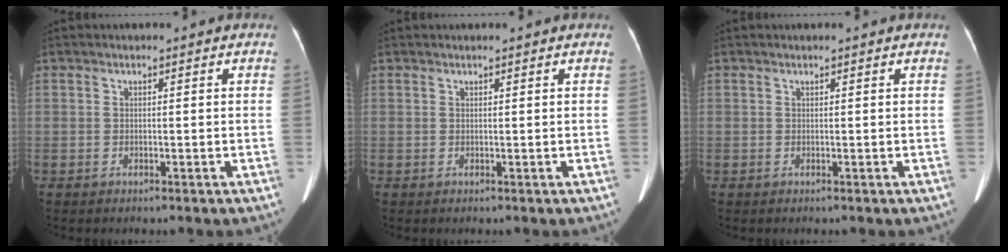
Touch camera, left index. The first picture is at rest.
{"total": 1.2, "force": [1.1, 0.0, 0.6], "torque": [-0.009, 0.007, 0.015]}
{"total": 1.0, "force": [0.9, 0.0, 0.4], "torque": [-0.009, 0.005, 0.012]}